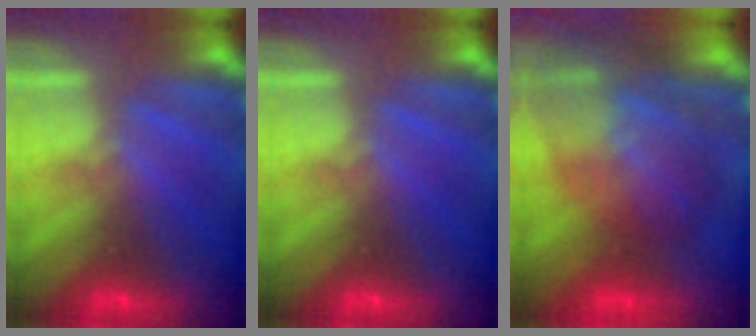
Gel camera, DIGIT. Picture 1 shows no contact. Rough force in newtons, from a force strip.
{"total": 0.0}
{"total": 9.8}